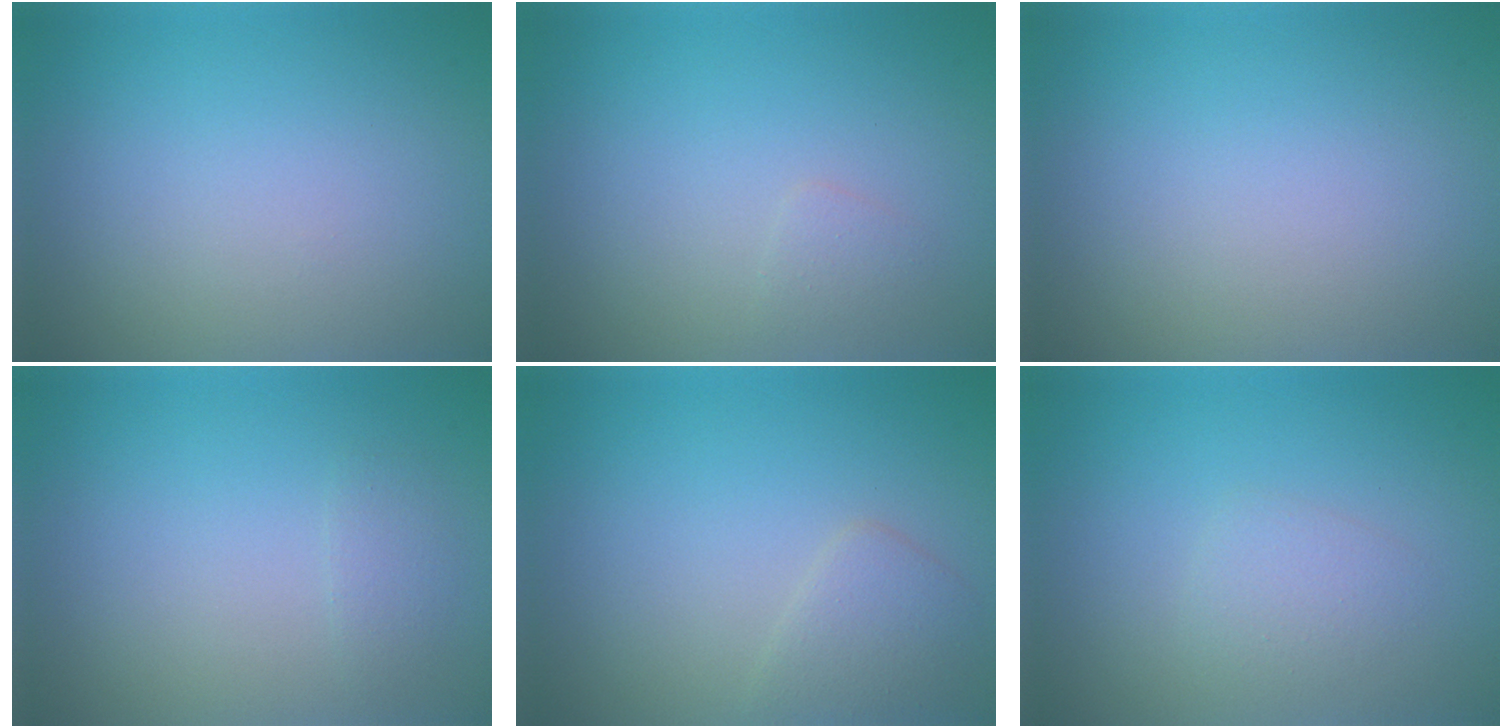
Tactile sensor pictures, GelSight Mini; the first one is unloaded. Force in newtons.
{"total": 0.8, "press": 0.8, "slide": 0.1}
{"total": 0.0}
{"total": 0.9, "press": 0.9, "slide": 0.0}
{"total": 2.0, "press": 2.0, "slide": 0.0}
{"total": 1.4, "press": 1.4, "slide": 0.1}